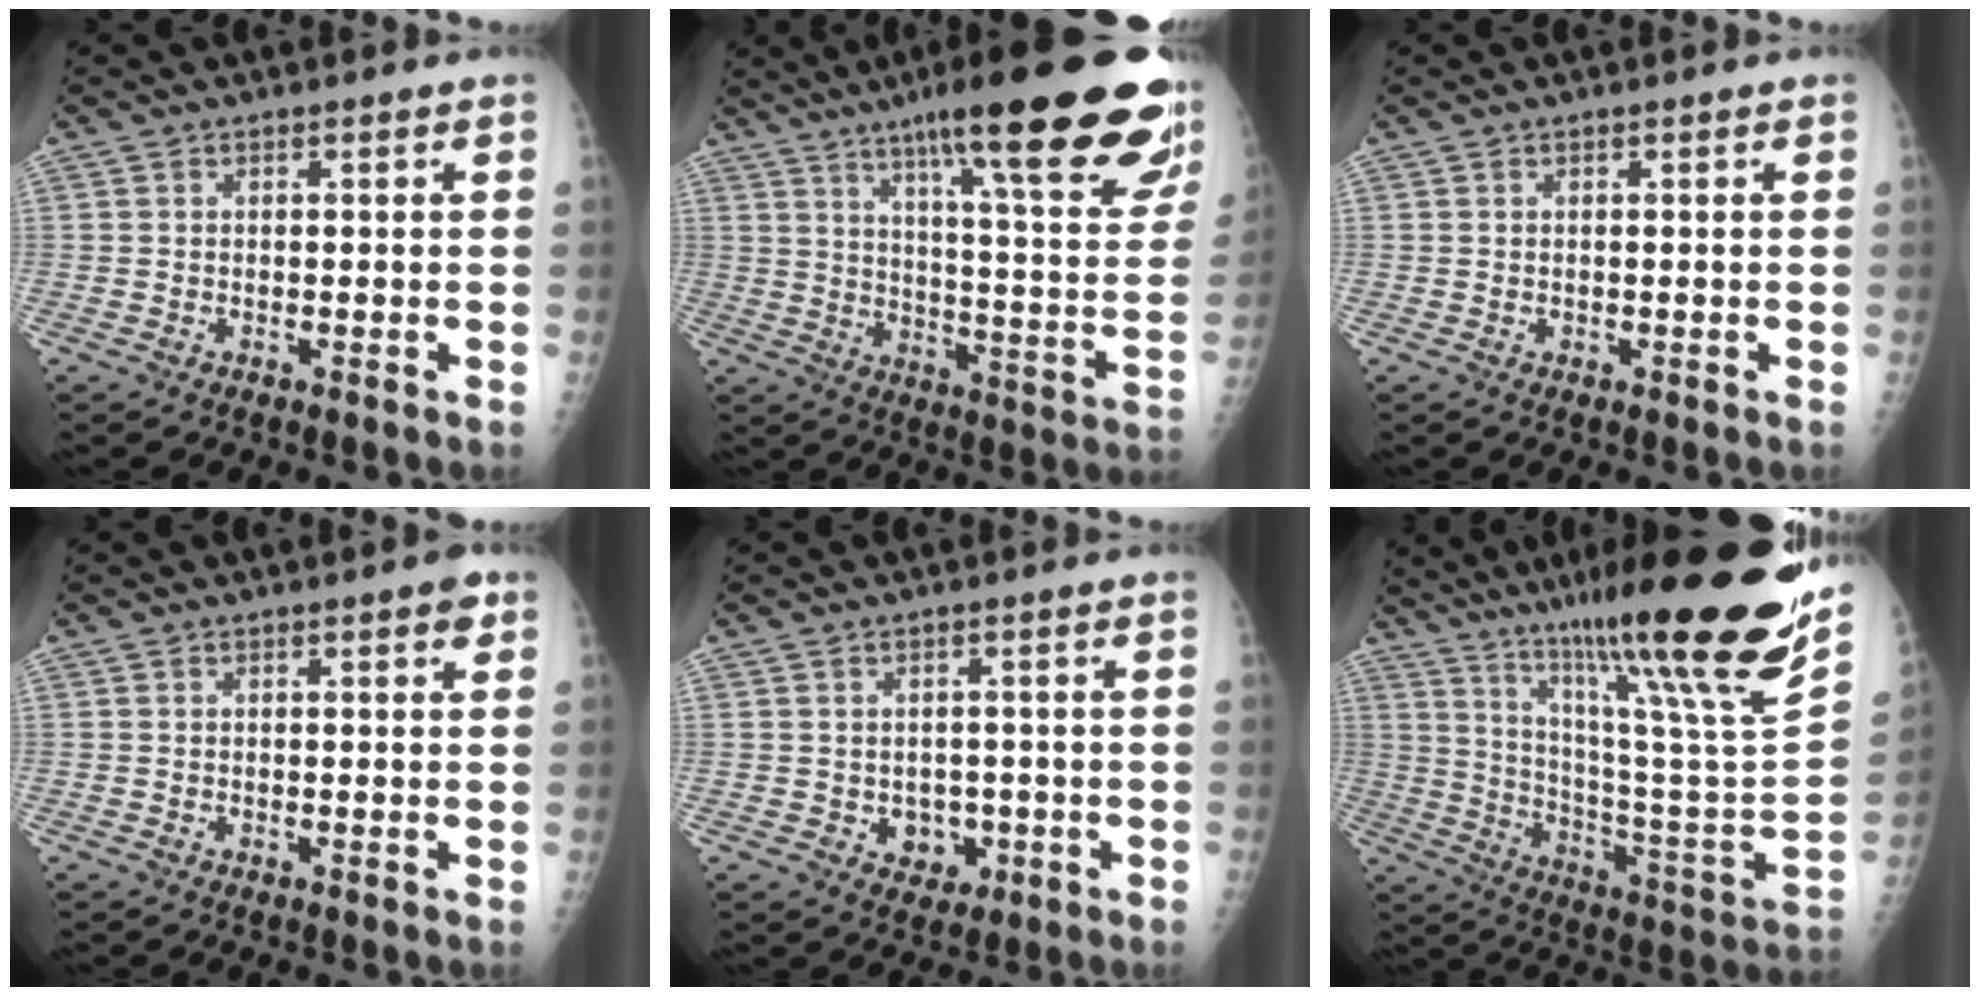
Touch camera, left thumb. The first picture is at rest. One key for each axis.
{"total": 30.5, "fx": 19.9, "fy": 5.1, "fz": 22.6, "tx": -0.269, "ty": -0.065, "tz": 0.276}
{"total": 0.0}
{"total": 1.8, "fx": 0.9, "fy": 0.6, "fz": 1.4, "tx": -0.015, "ty": 0.000, "tz": 0.008}
{"total": 4.3, "fx": -0.9, "fy": 3.6, "fz": 2.0, "tx": -0.006, "ty": 0.004, "tz": -0.004}
{"total": 32.8, "fx": 22.2, "fy": 2.9, "fz": 24.0, "tx": -0.343, "ty": -0.097, "tz": 0.344}